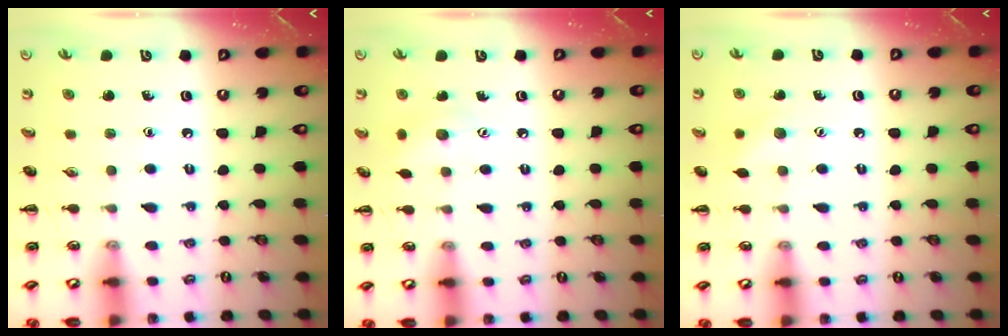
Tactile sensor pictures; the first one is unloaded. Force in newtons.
{"total": 7.0, "press": 6.9, "slide": 1.4}
{"total": 7.0, "press": 6.9, "slide": 1.5}